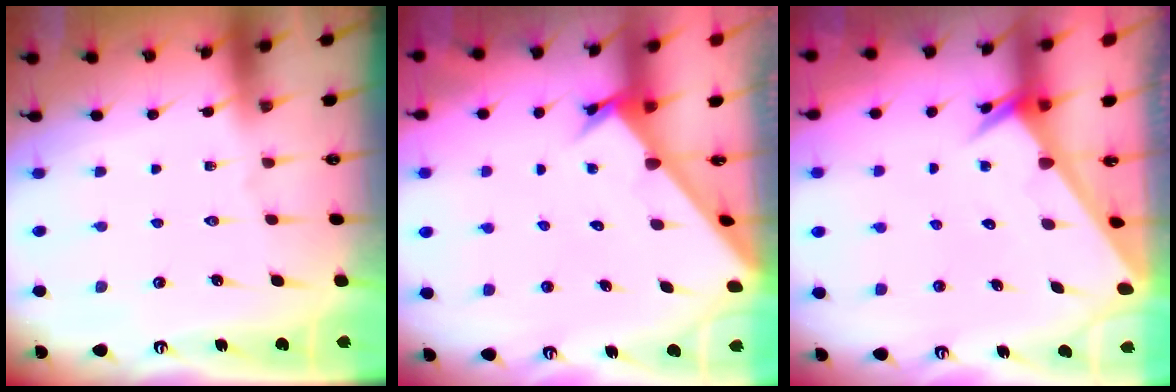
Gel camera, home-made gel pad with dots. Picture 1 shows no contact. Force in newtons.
{"total": 2.6, "press": 2.6, "slide": 0.3}
{"total": 2.5, "press": 2.5, "slide": 0.1}